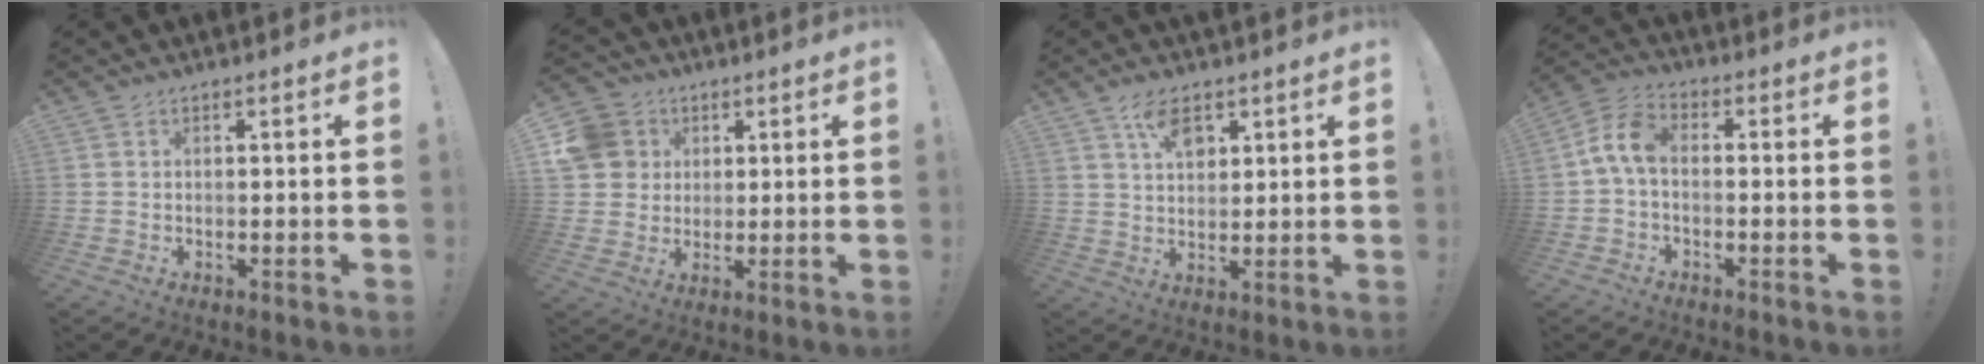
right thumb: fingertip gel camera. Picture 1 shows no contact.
{"total": 10.6, "force": [2.7, 9.7, 3.4], "torque": [-0.060, -0.004, 0.057]}
{"total": 7.5, "force": [4.2, 4.0, 4.8], "torque": [-0.076, -0.016, 0.075]}
{"total": 7.4, "force": [-0.3, 4.1, 6.2], "torque": [-0.133, 0.008, 0.000]}